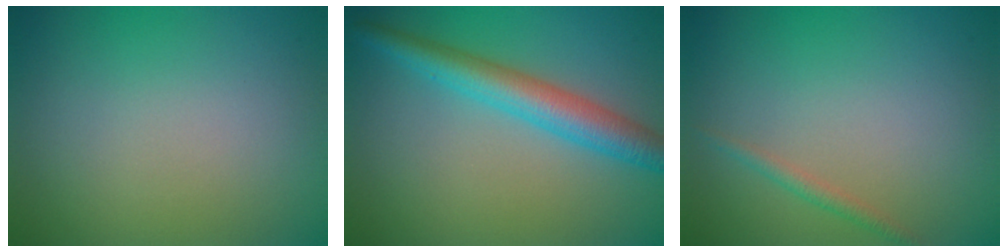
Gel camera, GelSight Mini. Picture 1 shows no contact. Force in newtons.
{"total": 4.7, "press": 4.7, "slide": 0.1}
{"total": 1.1, "press": 1.1, "slide": 0.0}